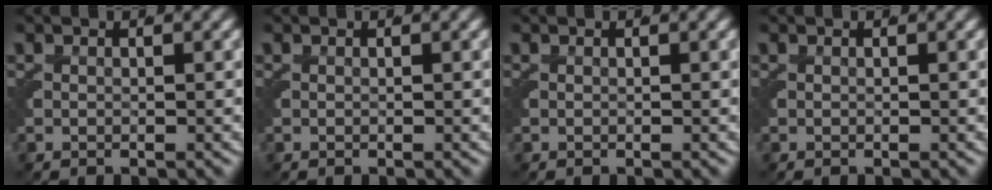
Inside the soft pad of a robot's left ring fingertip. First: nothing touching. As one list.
[{"total": 0.0}, {"total": 0.0}, {"total": 0.0}]